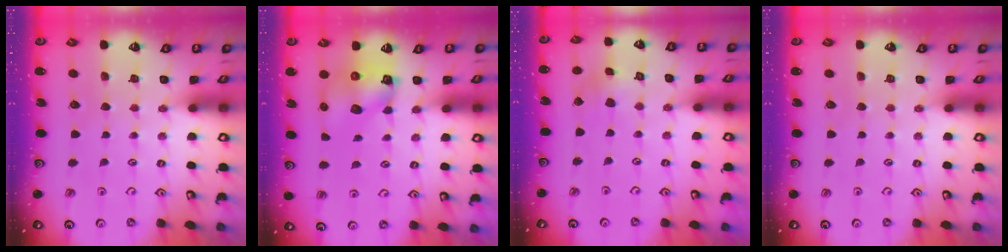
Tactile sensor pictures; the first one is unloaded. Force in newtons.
{"total": 7.3, "press": 7.3, "slide": 1.0}
{"total": 2.8, "press": 2.8, "slide": 0.3}
{"total": 0.0}